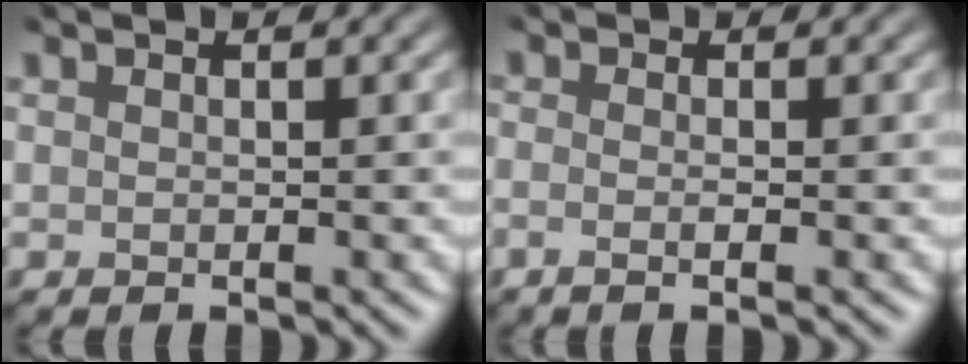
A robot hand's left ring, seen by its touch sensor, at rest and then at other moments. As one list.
[{"total": 1.0, "force": [-0.6, 0.1, 0.8], "torque": [-0.015, -0.010, -0.021]}]